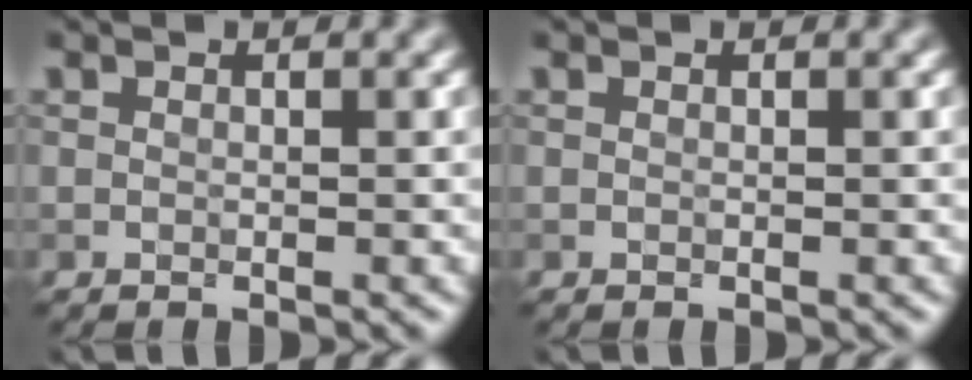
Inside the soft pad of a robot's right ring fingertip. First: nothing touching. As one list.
[{"total": 0.0}]